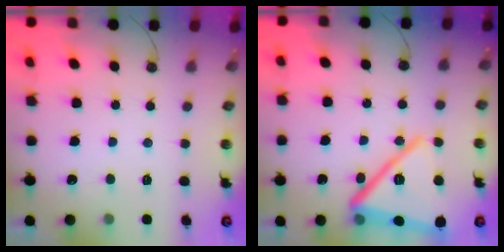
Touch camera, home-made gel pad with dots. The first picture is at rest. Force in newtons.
{"total": 22.1, "press": 20.7, "slide": 7.6}